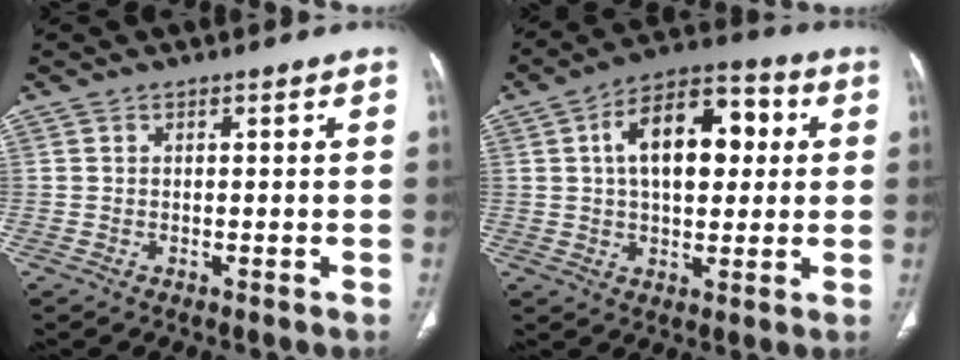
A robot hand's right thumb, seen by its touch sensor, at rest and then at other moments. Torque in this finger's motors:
{"motor_torque": [0.52, 3.52, 1.74, 0.04, 0.12]}